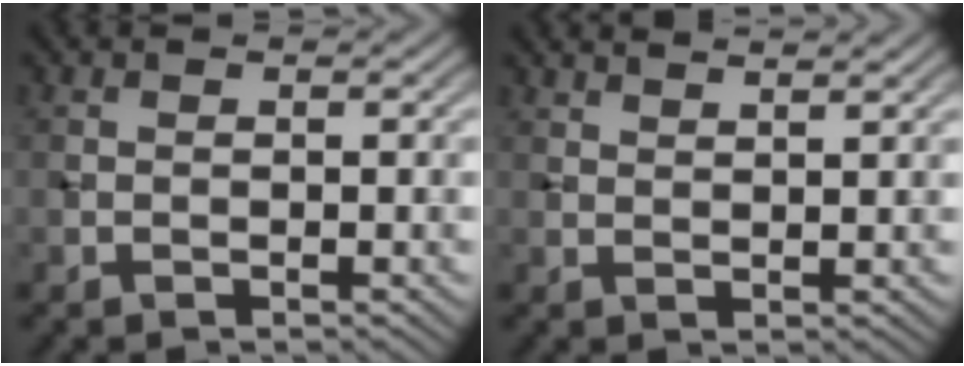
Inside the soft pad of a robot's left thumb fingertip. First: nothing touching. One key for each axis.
{"total": 2.7, "fx": 2.3, "fy": 0.5, "fz": 1.4, "tx": -0.017, "ty": 0.000, "tz": 0.033}